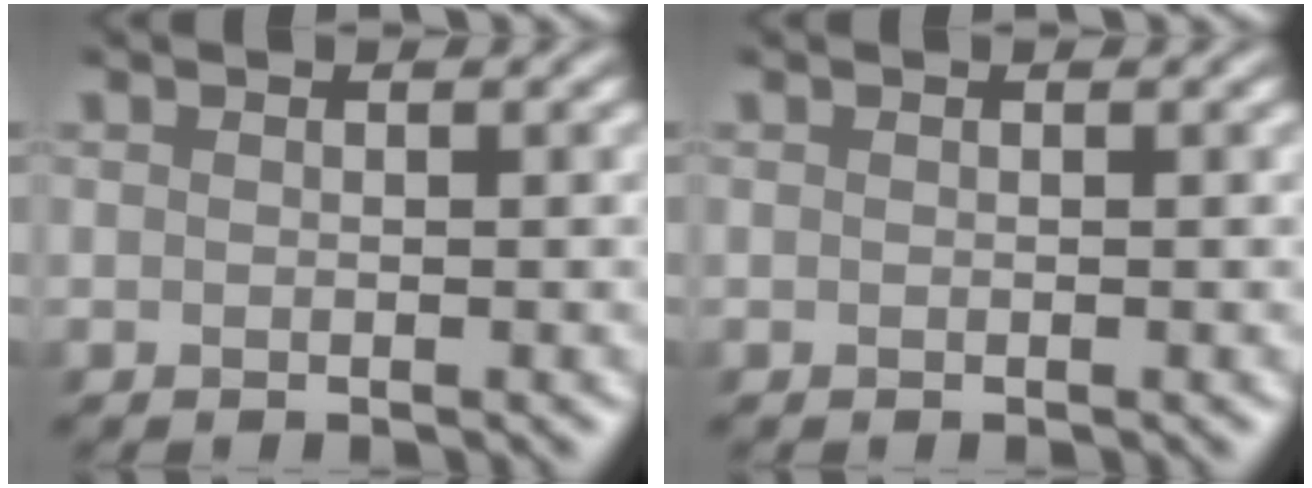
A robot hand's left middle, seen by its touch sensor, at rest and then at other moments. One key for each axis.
{"total": 0.0}